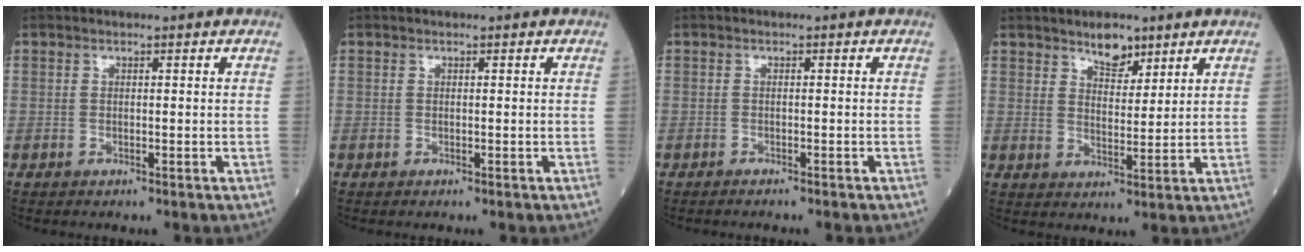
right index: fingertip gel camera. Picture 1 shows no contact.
{"total": 0.0}
{"total": 2.6, "force": [-2.4, -0.1, 1.2], "torque": [-0.017, -0.002, -0.028]}
{"total": 4.6, "force": [3.5, 1.9, 2.3], "torque": [-0.037, -0.001, 0.062]}